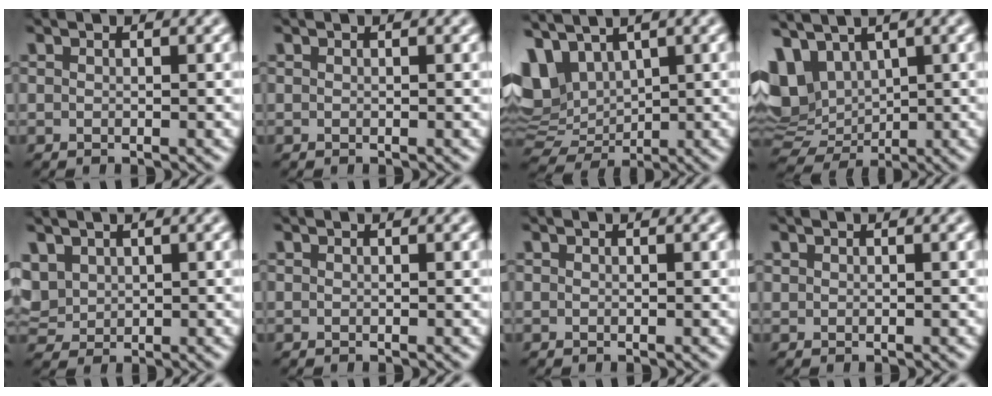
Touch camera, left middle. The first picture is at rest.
{"total": 0.0}
{"total": 6.0, "force": [2.3, 4.1, 3.8], "torque": [-0.096, 0.006, 0.050]}
{"total": 7.0, "force": [2.4, 4.9, 4.4], "torque": [-0.104, -0.003, 0.058]}
{"total": 2.7, "force": [1.2, 2.0, 1.3], "torque": [-0.049, 0.005, 0.031]}
{"total": 0.0}
{"total": 0.0}
{"total": 0.0}